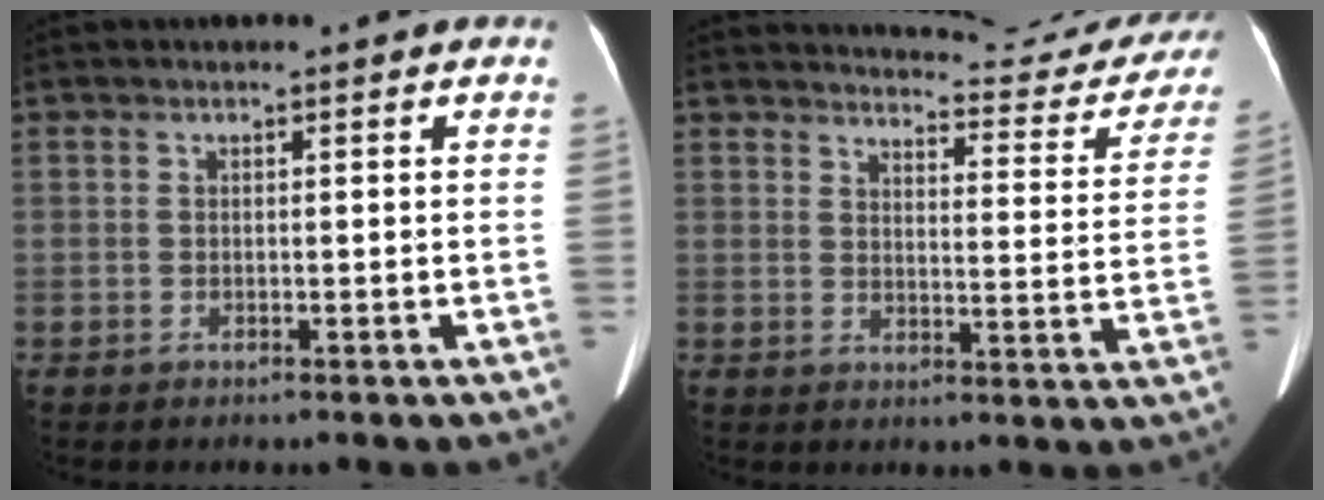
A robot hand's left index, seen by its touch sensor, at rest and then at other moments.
{"total": 18.7, "force": [18.1, 3.0, 3.5], "torque": [-0.022, -0.079, 0.190]}